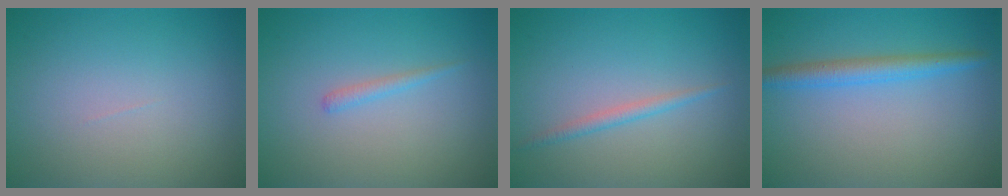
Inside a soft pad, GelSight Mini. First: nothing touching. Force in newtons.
{"total": 0.9, "press": 0.9, "slide": 0.1}
{"total": 1.2, "press": 1.2, "slide": 0.1}
{"total": 2.7, "press": 2.7, "slide": 0.1}